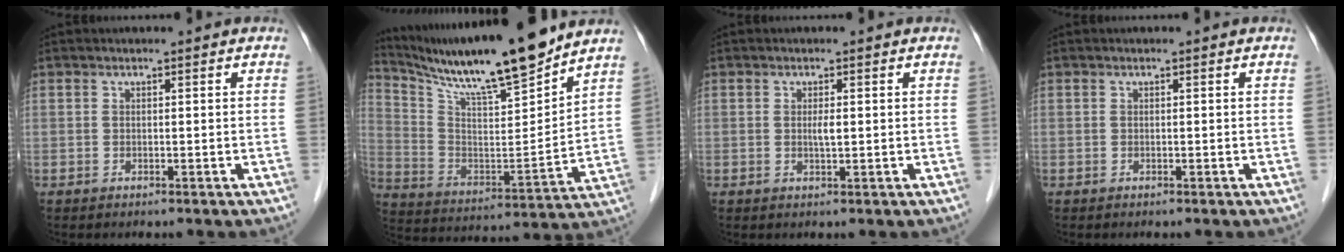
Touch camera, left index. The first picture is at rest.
{"total": 18.8, "force": [16.0, 0.3, 9.9], "torque": [-0.180, -0.010, 0.278]}
{"total": 1.4, "force": [0.1, 0.2, 1.3], "torque": [-0.027, -0.001, 0.002]}
{"total": 0.0}